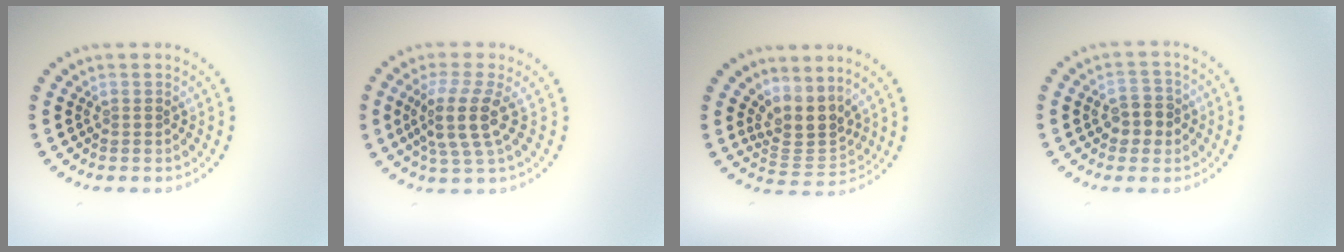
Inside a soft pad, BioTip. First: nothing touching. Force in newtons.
{"total": 4.0, "press": 3.2, "slide": 2.5}
{"total": 3.6, "press": 2.7, "slide": 2.4}
{"total": 2.8, "press": 2.8, "slide": 0.4}